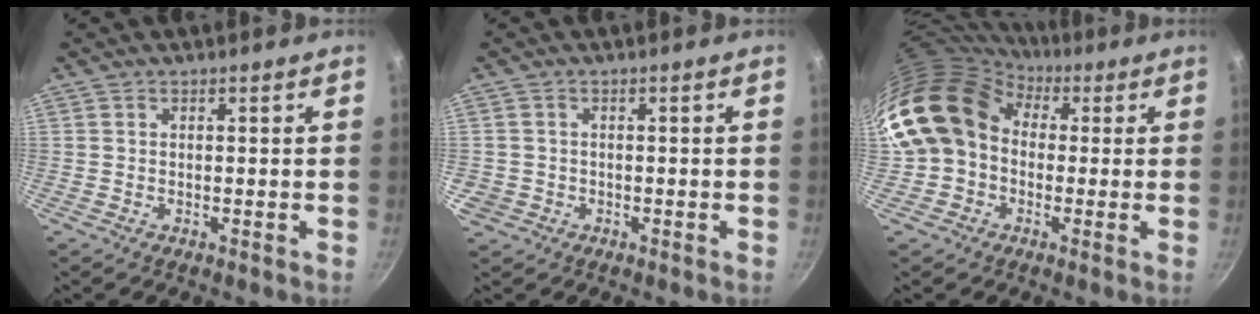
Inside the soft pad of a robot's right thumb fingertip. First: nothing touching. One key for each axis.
{"total": 3.2, "fx": -0.9, "fy": 2.9, "fz": 0.9, "tx": -0.023, "ty": 0.008, "tz": -0.010}
{"total": 14.7, "fx": 1.3, "fy": 12.1, "fz": 8.3, "tx": -0.129, "ty": 0.033, "tz": 0.008}